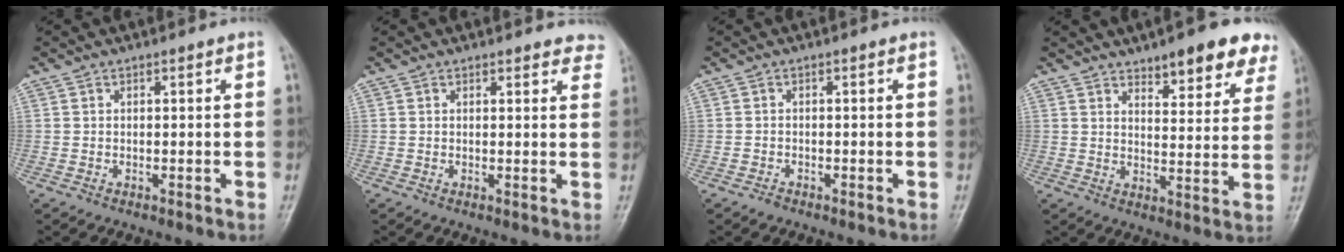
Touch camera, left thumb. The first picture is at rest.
{"total": 4.7, "force": [4.3, 1.7, 1.0], "torque": [0.024, -0.017, 0.029]}
{"total": 0.9, "force": [-0.8, 0.4, 0.1], "torque": [0.000, 0.001, -0.018]}
{"total": 12.3, "force": [8.7, 4.3, 7.6], "torque": [-0.056, -0.046, 0.109]}